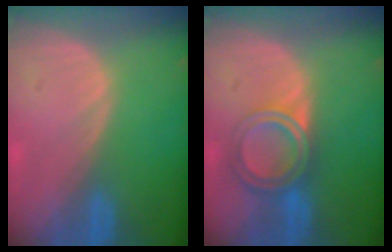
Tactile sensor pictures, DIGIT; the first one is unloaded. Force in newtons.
{"total": 6.4, "press": 5.4, "slide": 3.5}